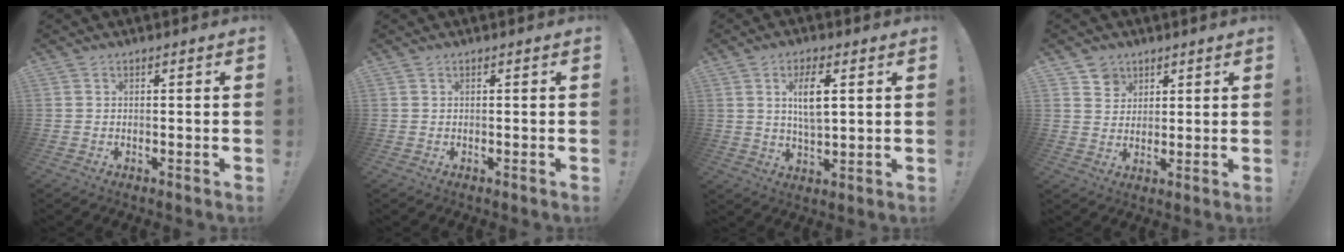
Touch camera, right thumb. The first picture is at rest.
{"total": 0.0}
{"total": 8.6, "force": [2.7, 3.6, 7.4], "torque": [-0.120, -0.007, 0.041]}
{"total": 5.4, "force": [3.3, 4.2, 0.3], "torque": [-0.001, -0.023, 0.062]}